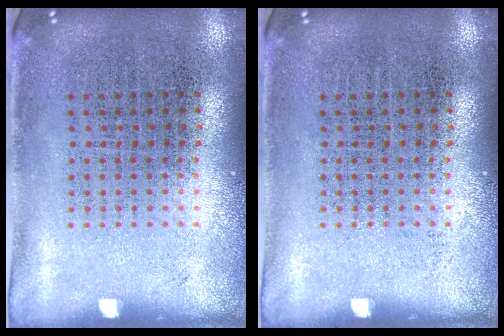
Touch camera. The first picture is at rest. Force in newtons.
{"total": 0.0}